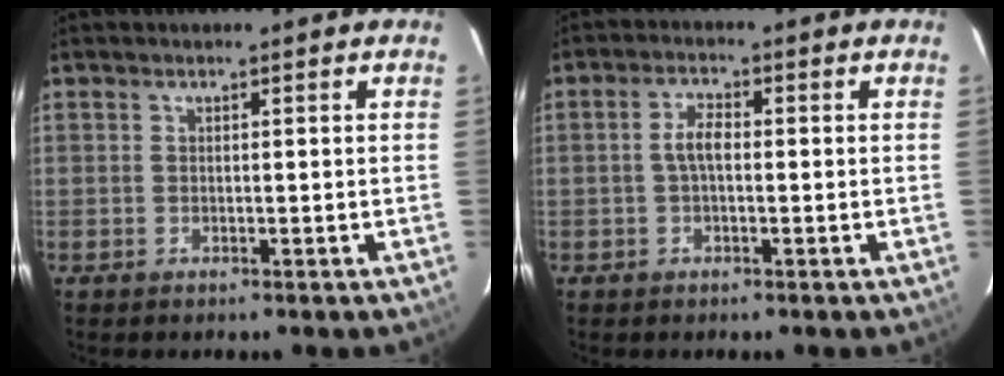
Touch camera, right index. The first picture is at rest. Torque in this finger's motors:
{"motor_torque": [0.26, -0.09, 0.14, 0.08]}